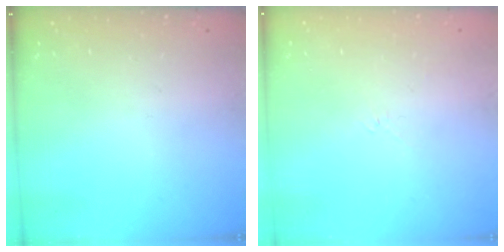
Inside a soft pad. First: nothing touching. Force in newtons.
{"total": 2.6, "press": 2.5, "slide": 0.6}